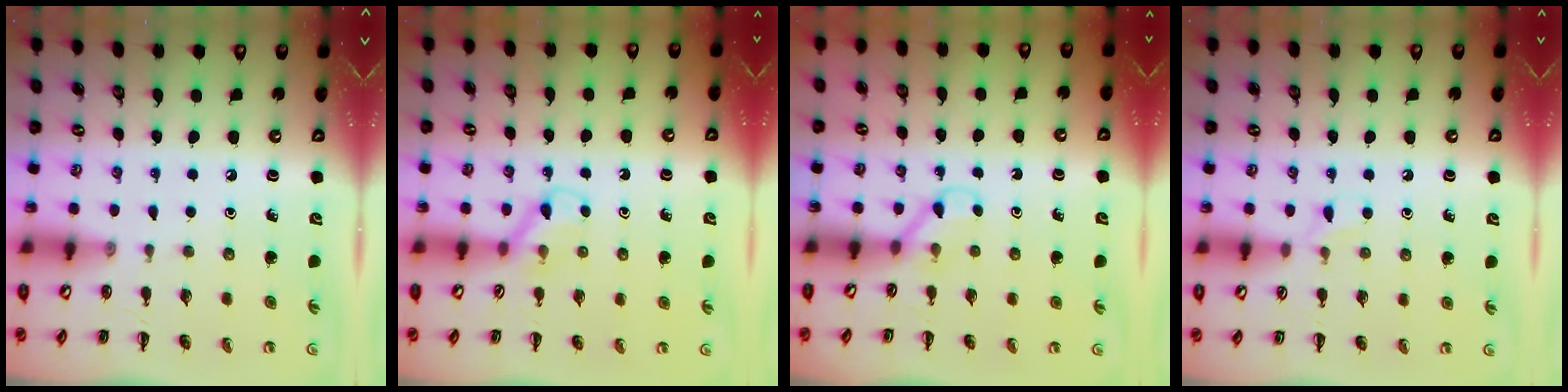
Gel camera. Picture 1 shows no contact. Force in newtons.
{"total": 3.8, "press": 3.6, "slide": 1.4}
{"total": 3.3, "press": 3.1, "slide": 1.1}
{"total": 4.6, "press": 4.2, "slide": 1.6}